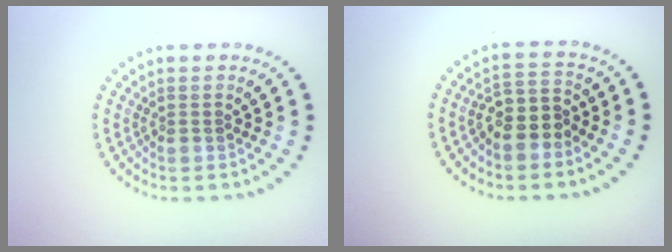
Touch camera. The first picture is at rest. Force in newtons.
{"total": 3.0, "press": 2.6, "slide": 1.4}